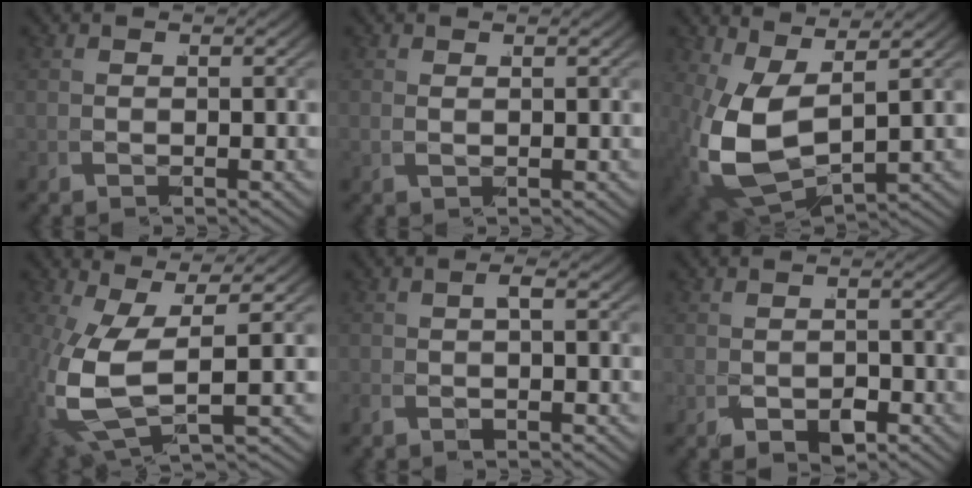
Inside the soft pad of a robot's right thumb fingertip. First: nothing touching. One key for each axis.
{"total": 1.0, "fx": 0.5, "fy": 0.7, "fz": 0.5, "tx": -0.021, "ty": 0.003, "tz": 0.013}
{"total": 9.6, "fx": -0.1, "fy": 5.9, "fz": 7.6, "tx": -0.207, "ty": -0.059, "tz": 0.036}
{"total": 9.3, "fx": 0.2, "fy": 4.6, "fz": 8.1, "tx": -0.203, "ty": -0.047, "tz": 0.037}
{"total": 1.2, "fx": -0.4, "fy": 0.4, "fz": 1.0, "tx": -0.026, "ty": 0.003, "tz": -0.005}
{"total": 2.4, "fx": -0.9, "fy": 1.5, "fz": 1.7, "tx": -0.025, "ty": -0.007, "tz": -0.007}